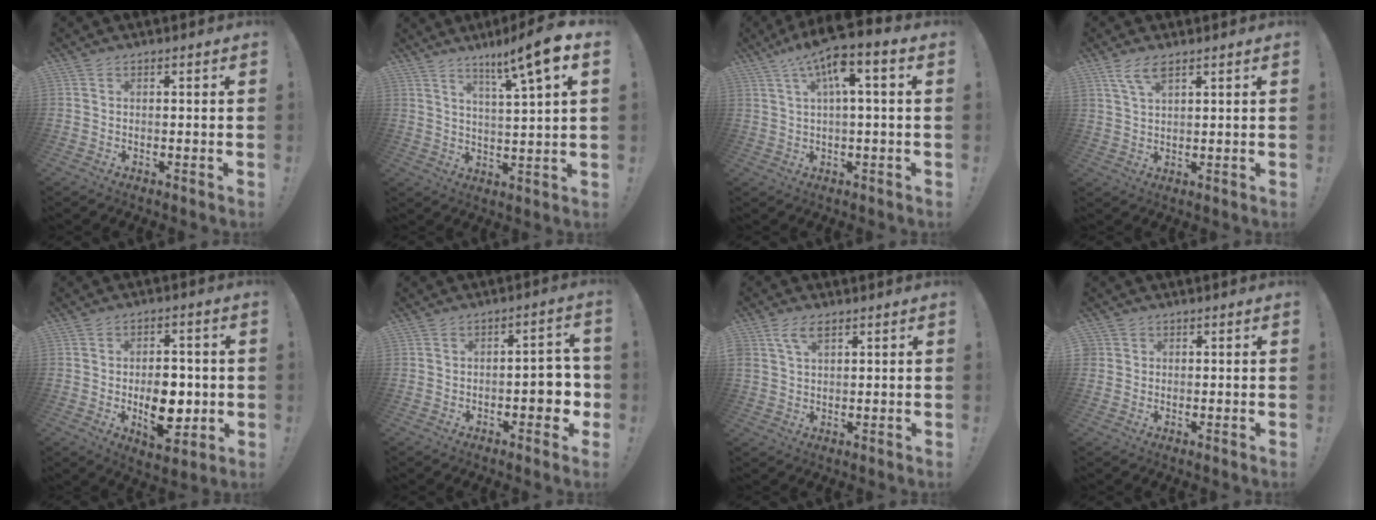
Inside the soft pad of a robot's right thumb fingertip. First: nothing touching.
{"total": 10.8, "force": [6.3, 0.4, 8.8], "torque": [-0.137, -0.038, 0.094]}
{"total": 11.0, "force": [4.1, 1.8, 10.0], "torque": [-0.173, -0.013, 0.062]}
{"total": 5.4, "force": [3.4, 1.7, 3.8], "torque": [-0.076, -0.008, 0.063]}
{"total": 11.7, "force": [-2.0, 7.2, 9.0], "torque": [-0.125, 0.006, -0.030]}
{"total": 7.5, "force": [-2.0, 4.1, 6.0], "torque": [-0.063, 0.007, -0.032]}
{"total": 5.1, "force": [2.6, 2.5, 3.6], "torque": [-0.071, 0.000, 0.051]}
{"total": 1.5, "force": [0.5, 1.4, 0.1], "torque": [0.000, -0.002, 0.009]}